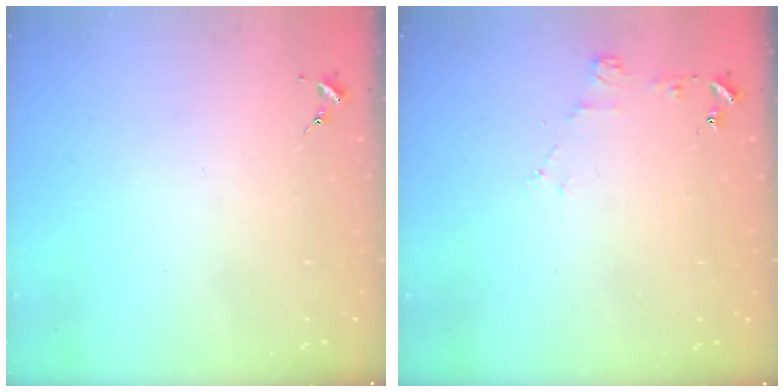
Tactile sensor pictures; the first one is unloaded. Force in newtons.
{"total": 4.0, "press": 3.9, "slide": 0.5}